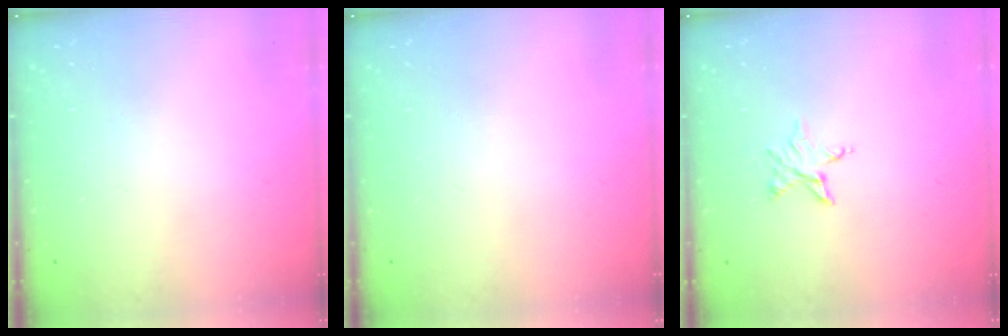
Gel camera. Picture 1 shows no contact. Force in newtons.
{"total": 0.0}
{"total": 3.4, "press": 3.3, "slide": 0.4}